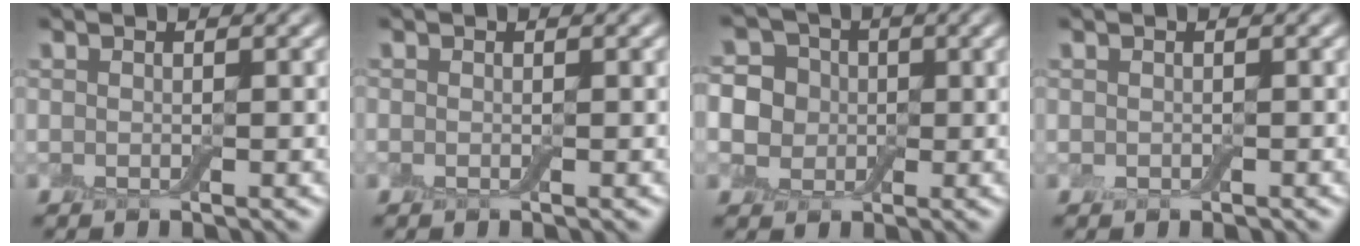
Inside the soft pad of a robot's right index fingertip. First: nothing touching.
{"total": 0.0}
{"total": 6.5, "force": [0.5, 6.0, 2.7], "torque": [-0.042, 0.031, -0.016]}
{"total": 0.5, "force": [-0.2, 0.4, 0.2], "torque": [-0.003, -0.003, -0.004]}